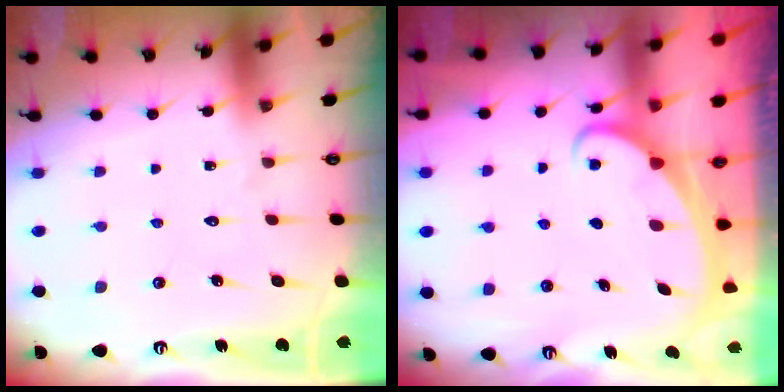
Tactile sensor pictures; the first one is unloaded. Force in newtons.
{"total": 2.4, "press": 2.4, "slide": 0.3}